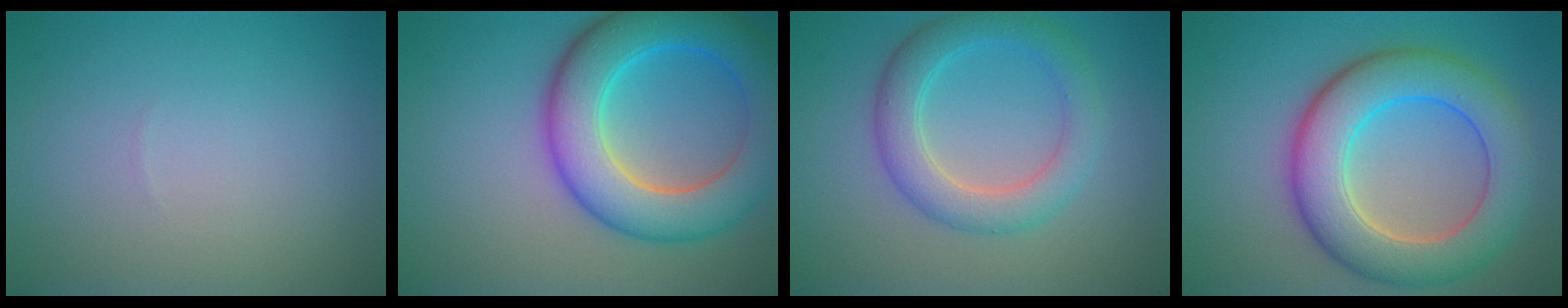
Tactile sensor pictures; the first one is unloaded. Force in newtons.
{"total": 9.3, "press": 9.3, "slide": 0.0}
{"total": 4.5, "press": 4.5, "slide": 0.1}
{"total": 8.8, "press": 8.8, "slide": 0.1}